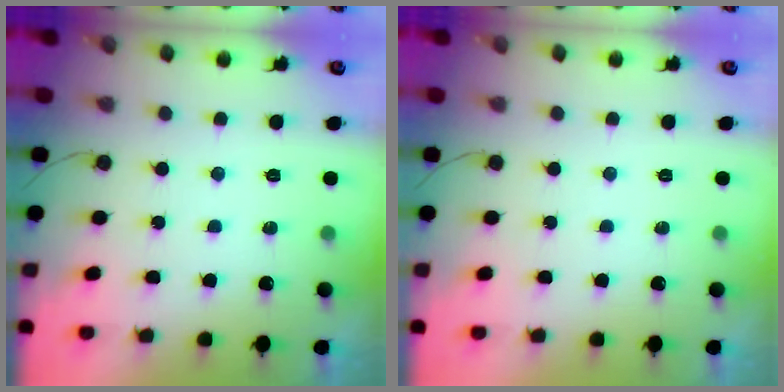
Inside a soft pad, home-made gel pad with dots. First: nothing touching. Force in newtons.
{"total": 0.0}